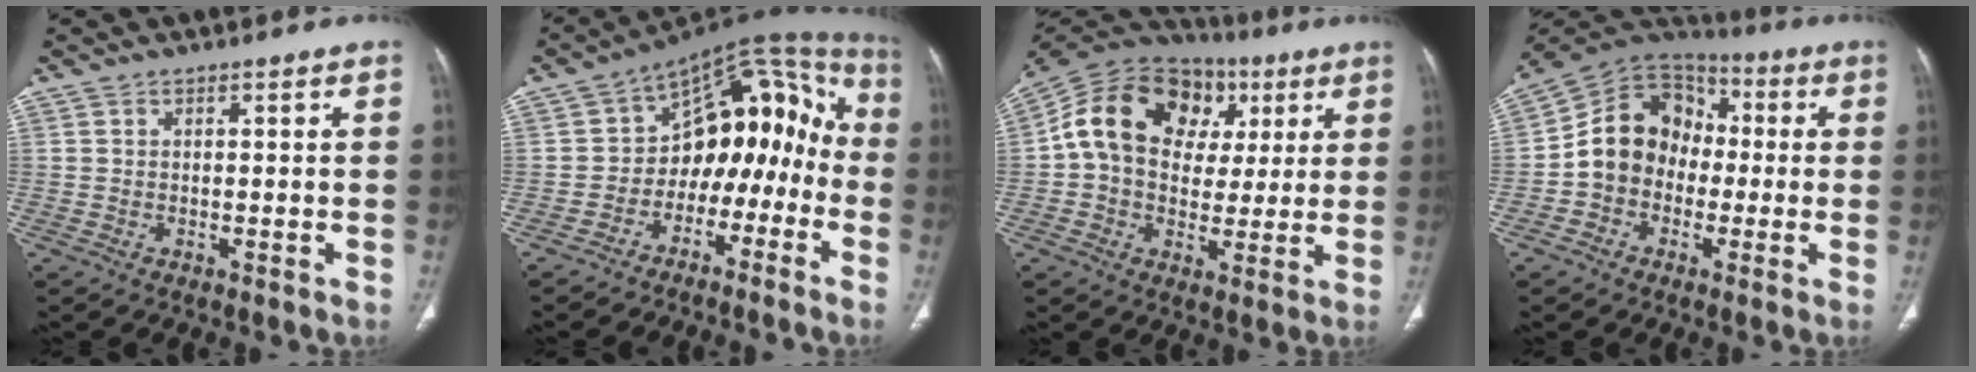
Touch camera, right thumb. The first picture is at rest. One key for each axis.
{"total": 16.2, "fx": -5.1, "fy": 11.1, "fz": 10.6, "tx": -0.087, "ty": 0.103, "tz": -0.085}
{"total": 20.6, "fx": 4.9, "fy": 15.4, "fz": 12.7, "tx": -0.200, "ty": 0.032, "tz": 0.074}
{"total": 13.4, "fx": -1.5, "fy": 11.2, "fz": 7.1, "tx": -0.090, "ty": 0.040, "tz": -0.041}